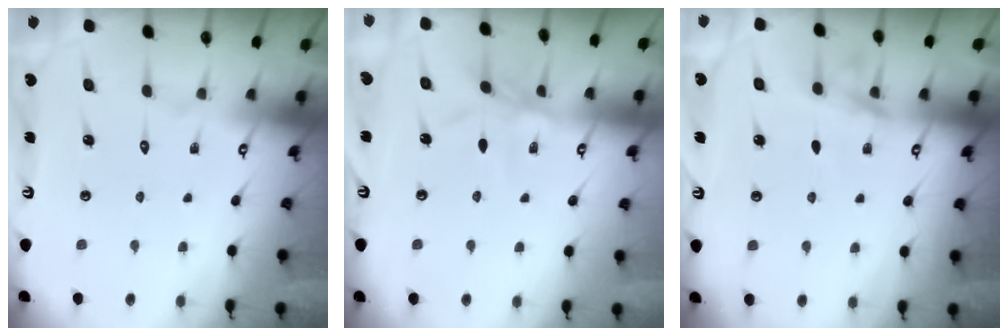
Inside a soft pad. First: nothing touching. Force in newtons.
{"total": 5.8, "press": 5.8, "slide": 0.4}
{"total": 7.1, "press": 6.8, "slide": 2.0}